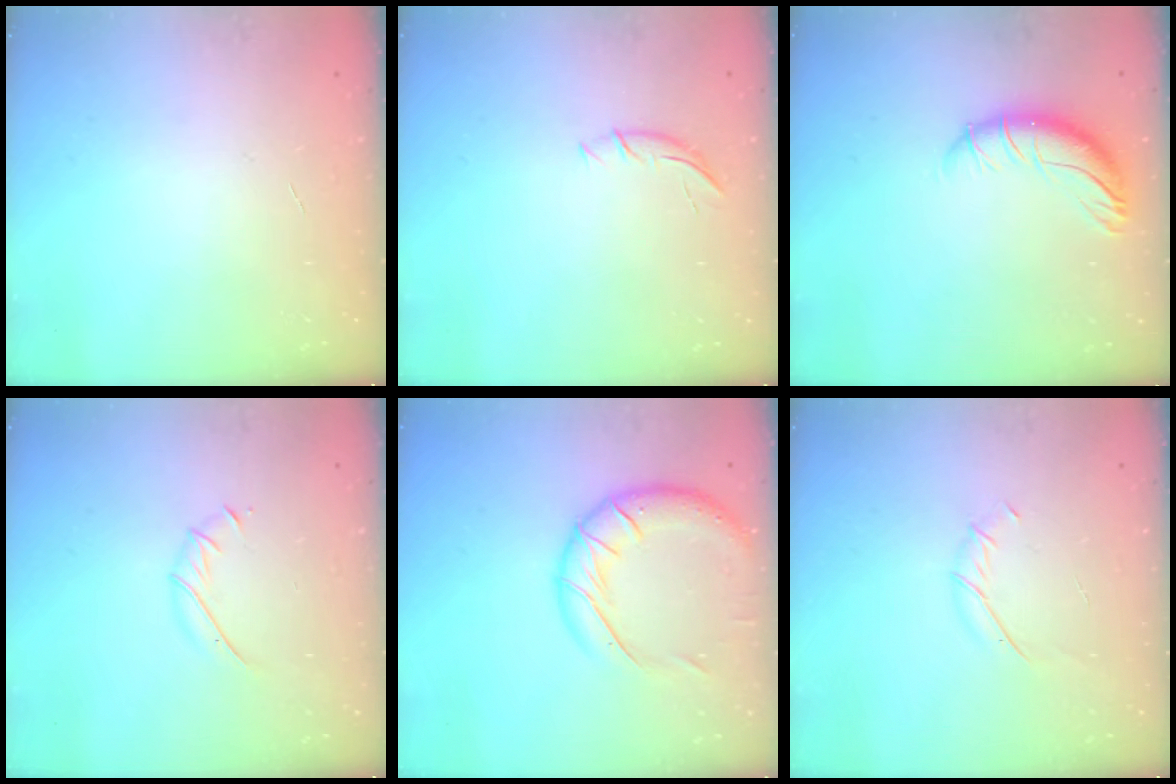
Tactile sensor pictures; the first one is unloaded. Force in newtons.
{"total": 5.8, "press": 5.7, "slide": 1.0}
{"total": 10.9, "press": 10.7, "slide": 1.9}
{"total": 5.1, "press": 4.9, "slide": 1.2}
{"total": 16.6, "press": 16.4, "slide": 2.7}
{"total": 5.9, "press": 5.7, "slide": 1.4}